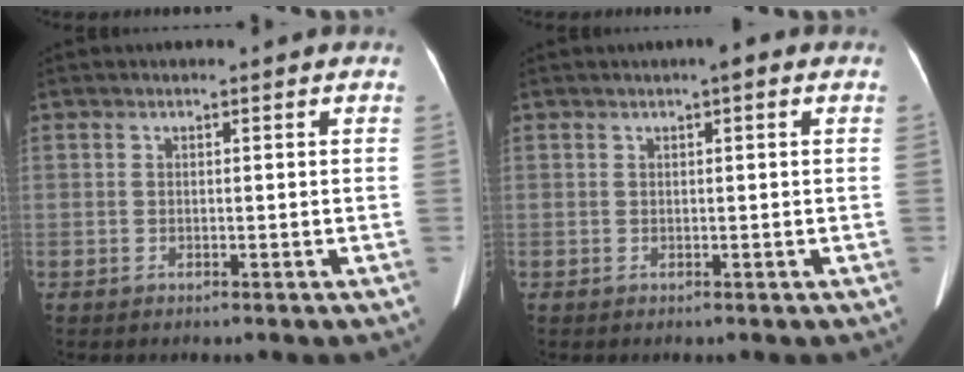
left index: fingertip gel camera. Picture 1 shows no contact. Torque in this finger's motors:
{"motor_torque": [0.05, 0.00, -0.22, -0.05]}